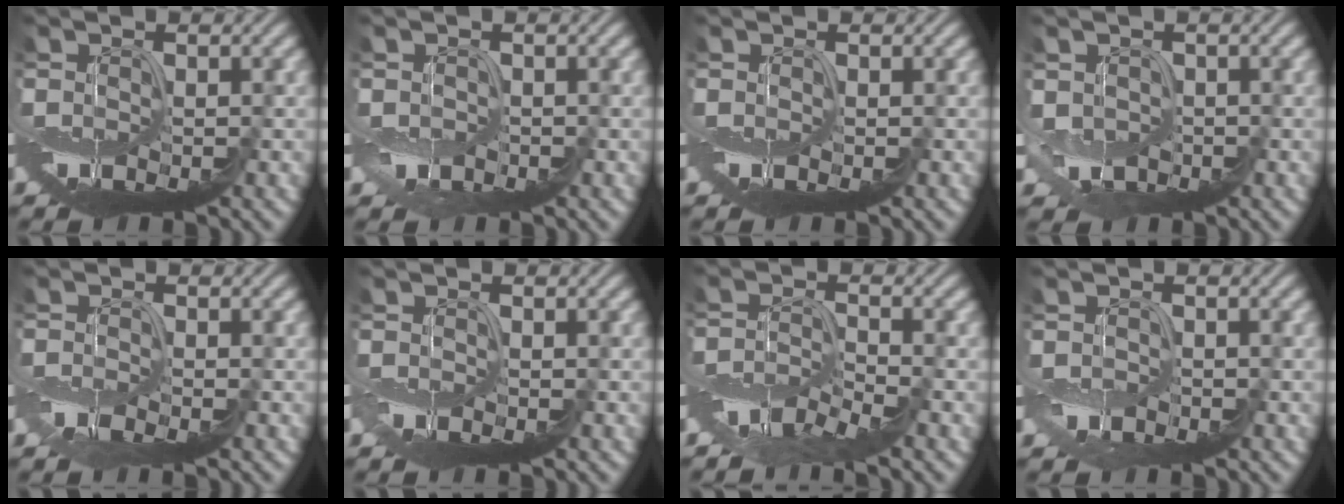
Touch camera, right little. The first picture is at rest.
{"total": 0.5, "force": [0.2, 0.2, -0.4], "torque": [0.007, -0.002, 0.003]}
{"total": 0.0}
{"total": 1.6, "force": [0.6, 1.4, 0.7], "torque": [-0.010, -0.002, 0.014]}
{"total": 1.3, "force": [-0.8, -0.6, -0.8], "torque": [0.016, 0.002, -0.017]}
{"total": 0.8, "force": [-0.3, -0.4, -0.6], "torque": [0.013, 0.002, -0.007]}
{"total": 2.3, "force": [-2.1, -0.9, -0.2], "torque": [0.006, 0.008, -0.047]}
{"total": 0.7, "force": [0.0, 0.0, -0.7], "torque": [0.015, 0.001, -0.001]}